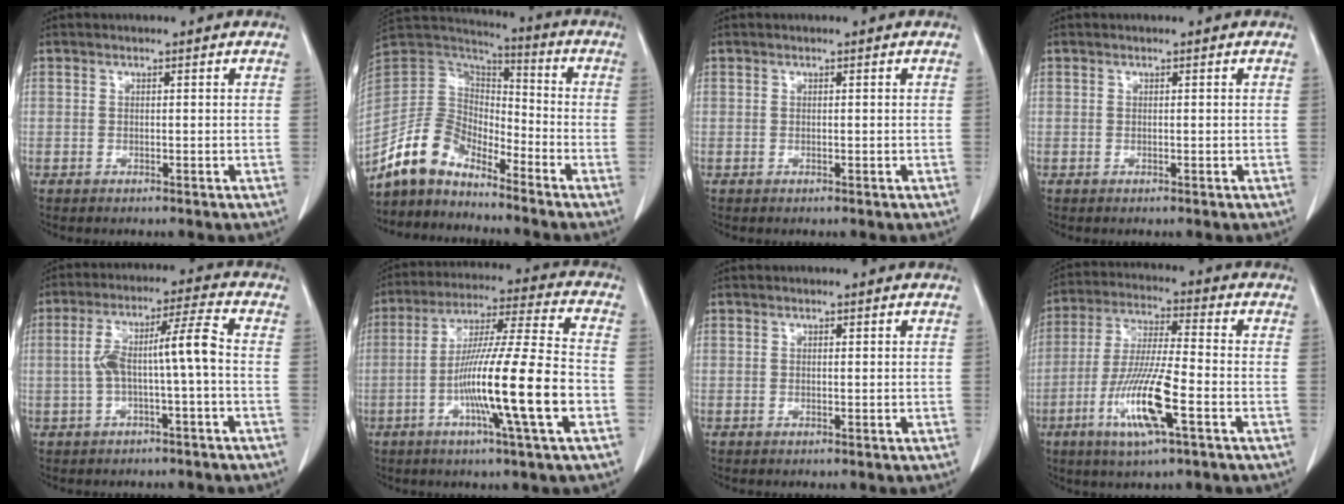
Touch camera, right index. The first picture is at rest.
{"total": 12.3, "force": [-10.4, 4.9, 4.5], "torque": [-0.102, 0.027, -0.207]}
{"total": 0.0}
{"total": 0.0}
{"total": 8.9, "force": [-0.9, 1.0, 8.8], "torque": [-0.166, 0.039, -0.014]}
{"total": 17.6, "force": [-5.2, -0.2, 16.8], "torque": [-0.297, -0.009, -0.094]}
{"total": 0.6, "force": [0.1, 0.3, 0.5], "torque": [-0.015, 0.001, 0.003]}
{"total": 13.3, "force": [-5.1, 1.4, 12.2], "torque": [-0.250, -0.017, -0.094]}